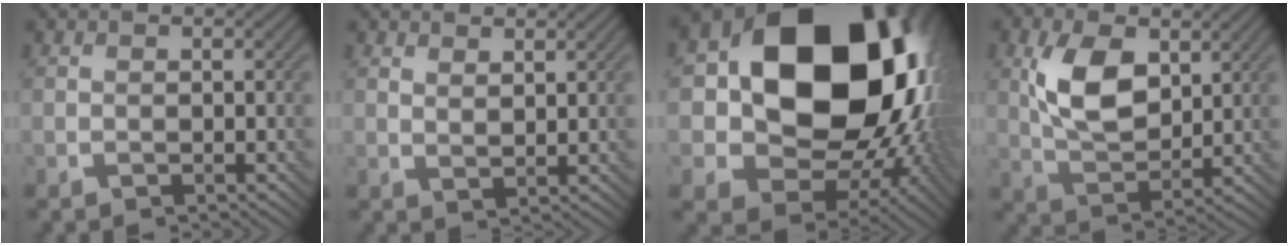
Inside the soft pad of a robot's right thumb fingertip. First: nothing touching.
{"total": 1.9, "force": [1.5, 0.6, 1.0], "torque": [-0.019, -0.006, 0.033]}
{"total": 23.1, "force": [3.7, 17.8, 14.1], "torque": [-0.298, -0.033, 0.105]}
{"total": 8.8, "force": [2.8, 5.1, 6.7], "torque": [-0.136, 0.002, 0.054]}